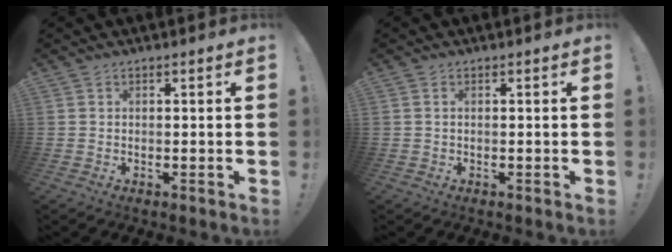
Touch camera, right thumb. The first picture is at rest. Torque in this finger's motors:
{"motor_torque": [2.02, 2.02, 0.72, 0.34, 1.05]}